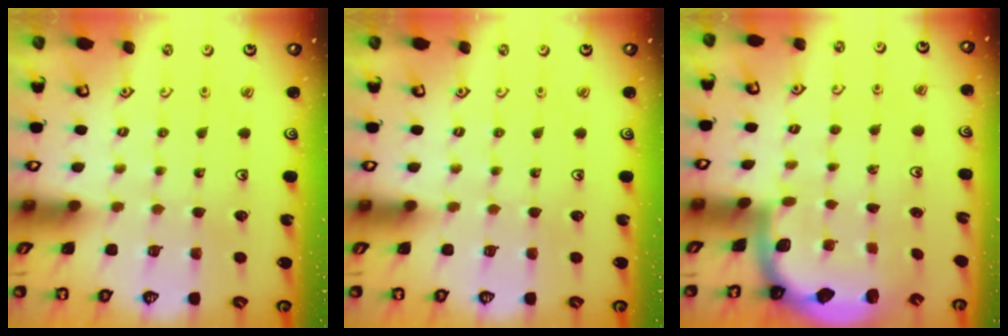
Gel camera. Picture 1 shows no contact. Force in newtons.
{"total": 0.0}
{"total": 1.9, "press": 1.8, "slide": 0.5}